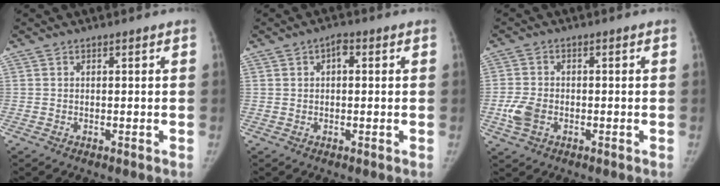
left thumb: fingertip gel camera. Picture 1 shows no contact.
{"total": 2.4, "force": [0.4, 1.6, 1.7], "torque": [-0.015, 0.008, 0.001]}
{"total": 5.1, "force": [-1.6, 3.5, 3.3], "torque": [-0.071, 0.006, -0.032]}